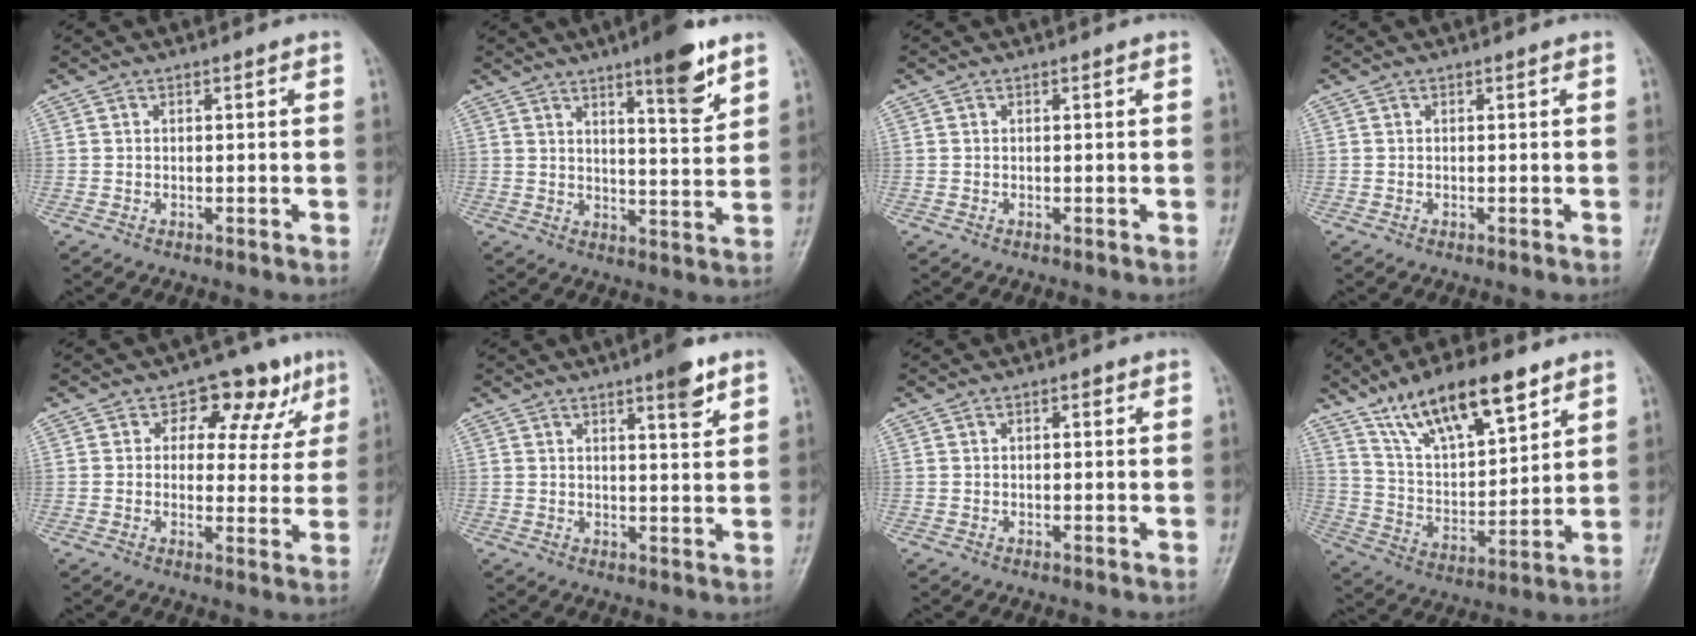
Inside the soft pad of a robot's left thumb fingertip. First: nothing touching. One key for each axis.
{"total": 9.9, "fx": 6.3, "fy": 1.8, "fz": 7.4, "tx": -0.092, "ty": -0.040, "tz": 0.089}
{"total": 0.0}
{"total": 0.0}
{"total": 9.5, "fx": 4.7, "fy": 6.6, "fz": 5.0, "tx": -0.005, "ty": -0.008, "tz": 0.054}
{"total": 5.2, "fx": 3.3, "fy": 1.0, "fz": 4.0, "tx": -0.048, "ty": -0.019, "tz": 0.044}
{"total": 1.1, "fx": 0.4, "fy": 0.5, "fz": 0.8, "tx": -0.009, "ty": 0.003, "tz": 0.002}
{"total": 17.3, "fx": 11.2, "fy": 6.2, "fz": 11.6, "tx": -0.166, "ty": -0.047, "tz": 0.207}